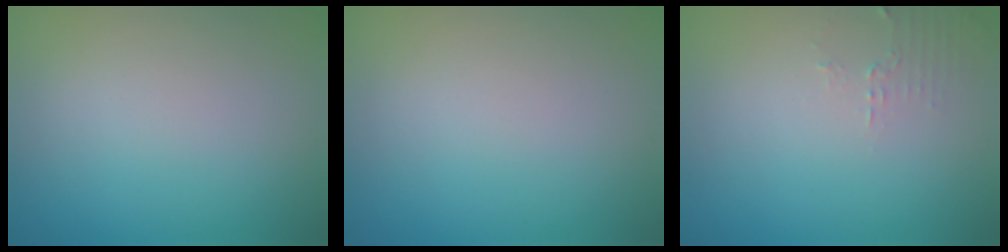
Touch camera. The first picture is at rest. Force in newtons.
{"total": 0.0}
{"total": 1.2, "press": 1.2, "slide": 0.4}